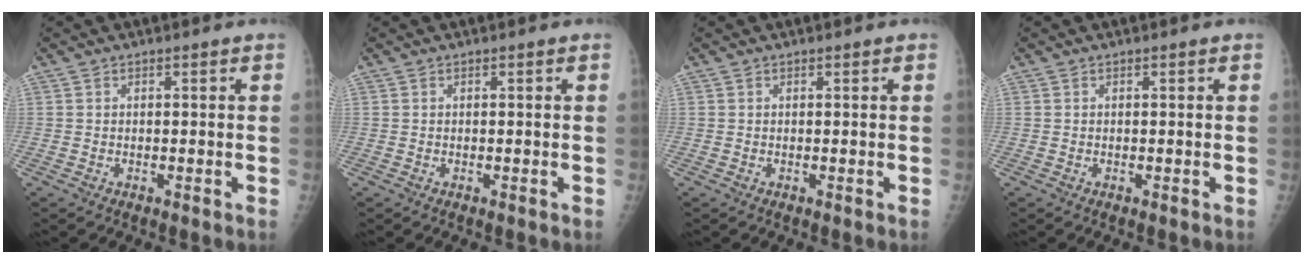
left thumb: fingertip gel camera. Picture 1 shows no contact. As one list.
[{"total": 0.0}, {"total": 0.0}, {"total": 0.0}]